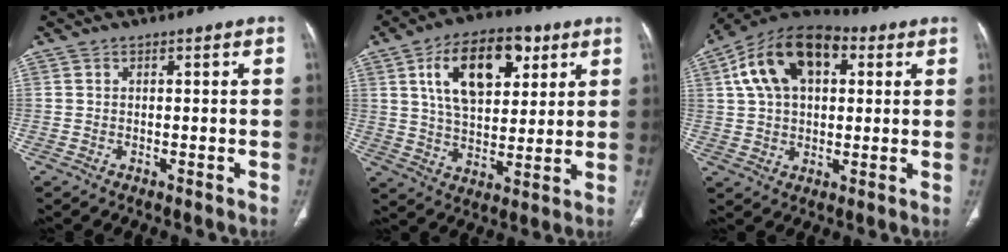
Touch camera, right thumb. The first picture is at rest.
{"total": 17.1, "force": [6.7, 9.4, 12.6], "torque": [-0.173, -0.013, 0.115]}
{"total": 16.9, "force": [5.4, 10.1, 12.4], "torque": [-0.201, 0.020, 0.085]}